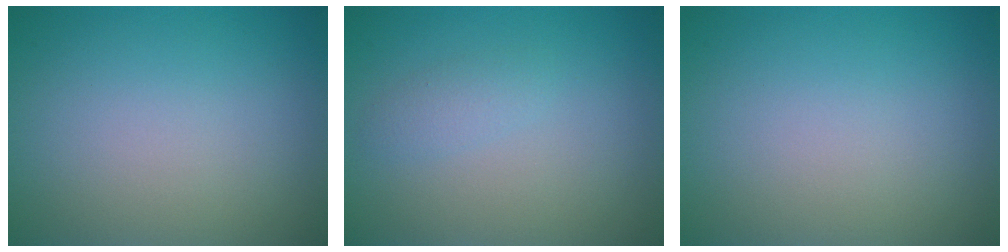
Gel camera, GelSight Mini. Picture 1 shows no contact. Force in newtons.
{"total": 1.2, "press": 1.2, "slide": 0.0}
{"total": 0.0}